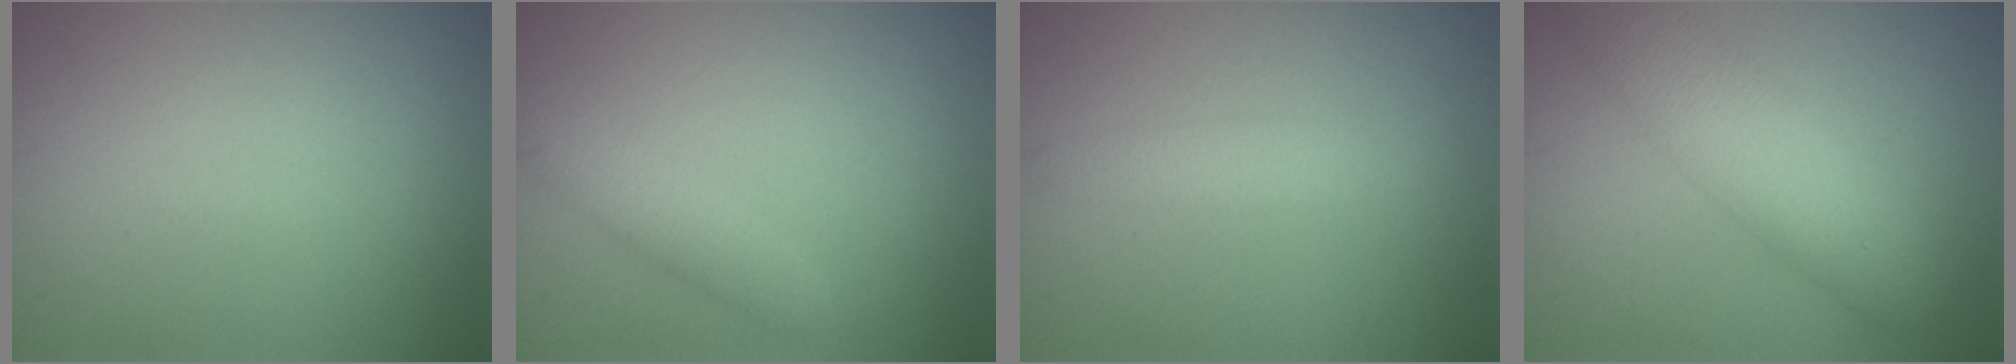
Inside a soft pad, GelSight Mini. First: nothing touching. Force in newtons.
{"total": 1.9, "press": 1.9, "slide": 0.1}
{"total": 2.0, "press": 2.0, "slide": 0.1}
{"total": 5.8, "press": 5.8, "slide": 0.2}